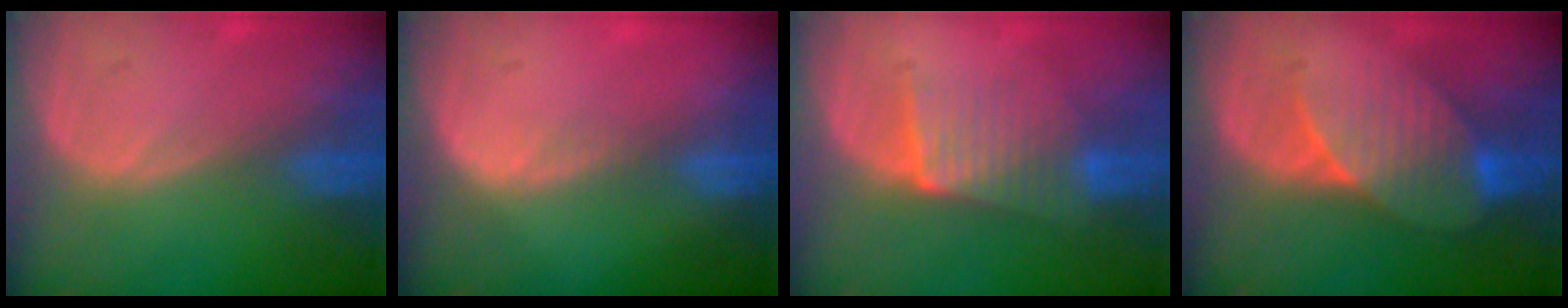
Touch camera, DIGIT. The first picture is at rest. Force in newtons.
{"total": 1.5, "press": 1.0, "slide": 1.1}
{"total": 6.0, "press": 5.8, "slide": 1.7}
{"total": 8.1, "press": 7.3, "slide": 3.5}